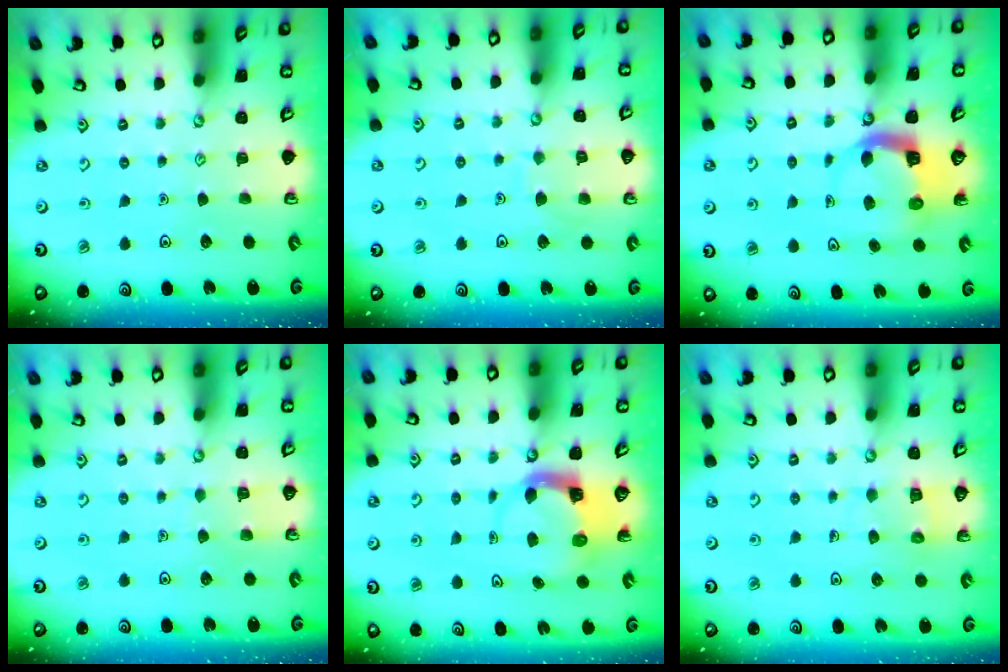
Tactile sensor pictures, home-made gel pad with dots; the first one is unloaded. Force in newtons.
{"total": 6.0, "press": 6.0, "slide": 0.5}
{"total": 5.7, "press": 5.6, "slide": 0.5}
{"total": 3.9, "press": 3.9, "slide": 0.3}
{"total": 3.9, "press": 3.9, "slide": 0.5}
{"total": 5.9, "press": 5.9, "slide": 0.6}